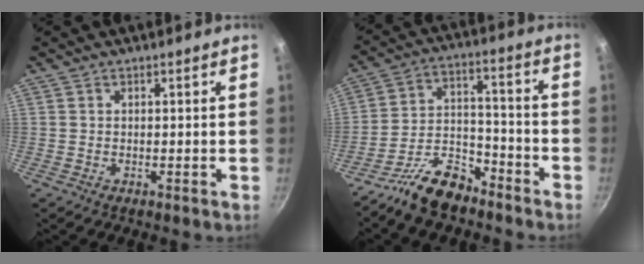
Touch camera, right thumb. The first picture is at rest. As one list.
[{"total": 11.1, "force": [-8.7, 4.9, 4.9], "torque": [-0.072, 0.081, -0.169]}]